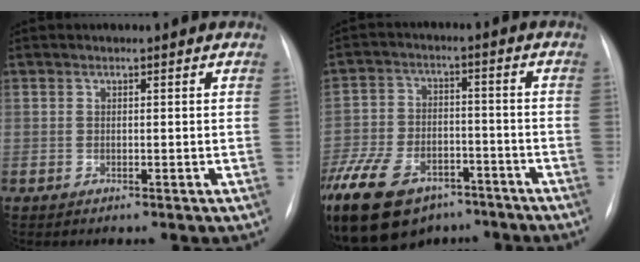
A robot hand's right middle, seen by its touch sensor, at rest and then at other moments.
{"total": 24.9, "force": [-15.8, 14.4, 12.8], "torque": [-0.352, -0.025, -0.253]}